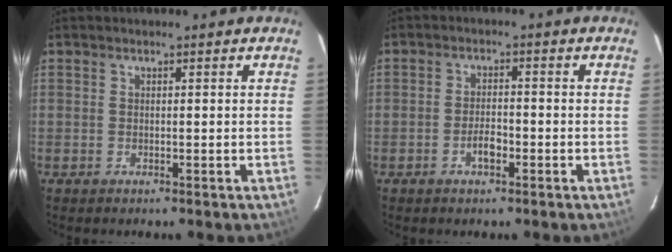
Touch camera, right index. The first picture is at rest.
{"total": 3.2, "force": [-1.6, 1.4, 2.3], "torque": [-0.045, 0.003, -0.027]}